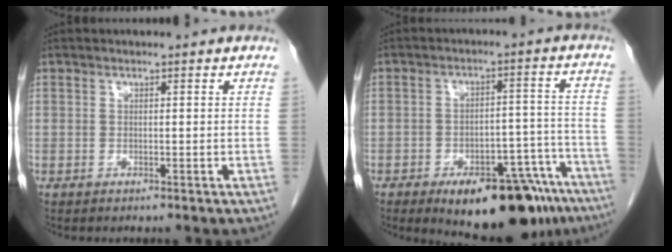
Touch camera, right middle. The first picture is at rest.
{"total": 17.2, "force": [-12.3, 6.2, 10.2], "torque": [-0.078, 0.027, -0.169]}